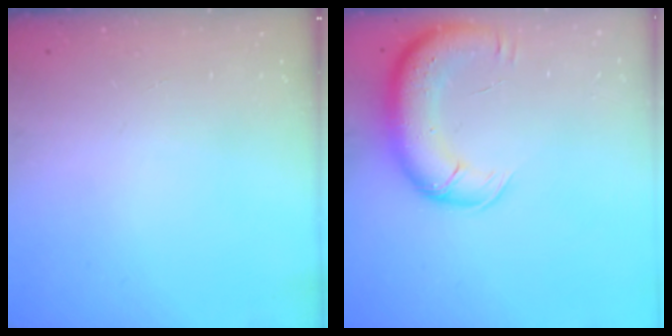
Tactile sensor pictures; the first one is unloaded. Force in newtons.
{"total": 13.2, "press": 12.8, "slide": 3.3}